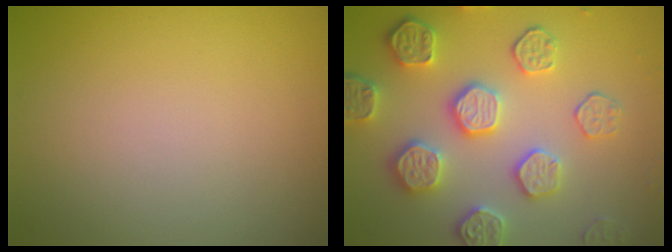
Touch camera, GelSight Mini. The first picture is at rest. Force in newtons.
{"total": 5.6, "press": 5.1, "slide": 2.2}